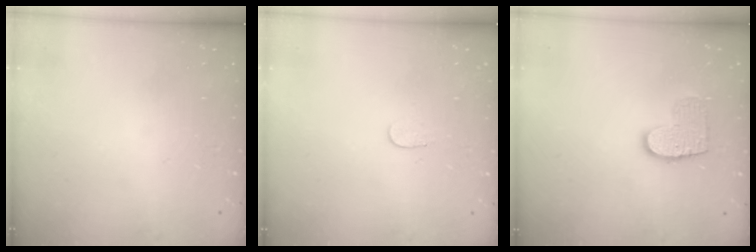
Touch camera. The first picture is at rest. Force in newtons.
{"total": 4.9, "press": 4.9, "slide": 0.3}
{"total": 9.7, "press": 9.7, "slide": 0.3}